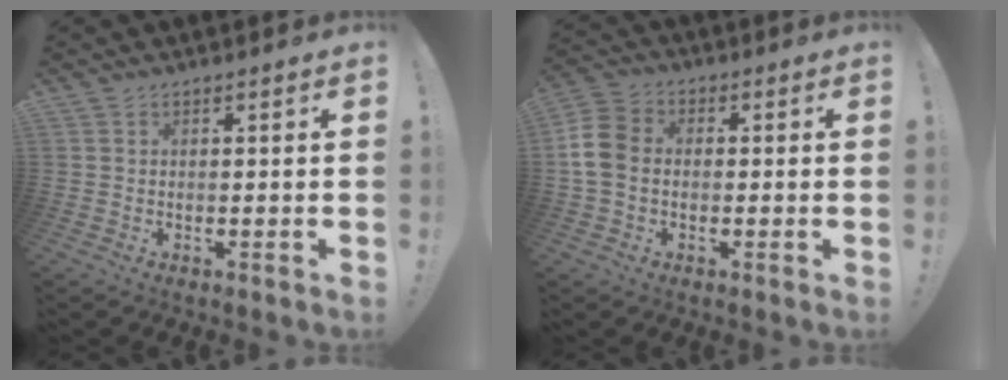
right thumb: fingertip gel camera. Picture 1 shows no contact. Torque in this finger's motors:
{"motor_torque": [0.04, 0.50, 0.33, 0.31, 0.32]}